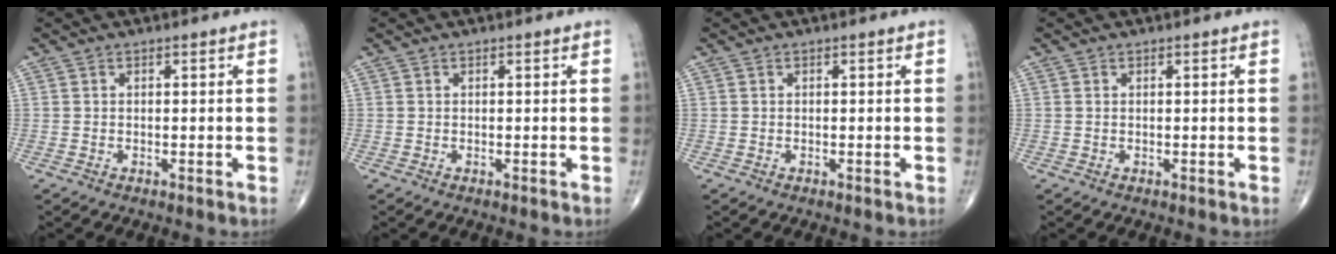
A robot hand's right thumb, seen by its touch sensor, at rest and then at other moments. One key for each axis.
{"total": 0.0}
{"total": 0.0}
{"total": 0.0}